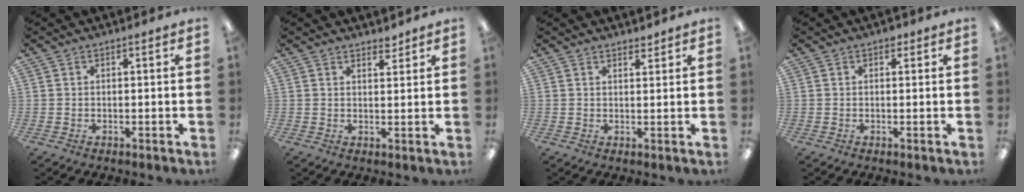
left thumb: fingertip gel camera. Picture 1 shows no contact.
{"total": 2.6, "force": [2.4, 0.8, 0.5], "torque": [0.004, -0.014, 0.040]}
{"total": 1.8, "force": [1.7, 0.5, 0.2], "torque": [0.003, -0.007, 0.030]}
{"total": 1.2, "force": [0.8, 0.7, 0.5], "torque": [-0.003, -0.001, 0.012]}